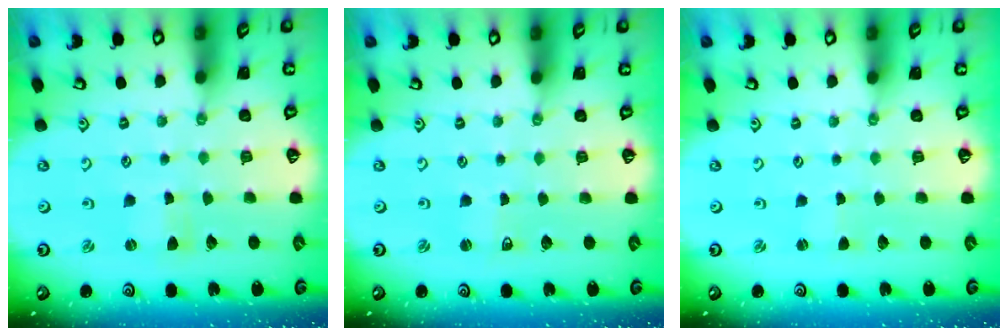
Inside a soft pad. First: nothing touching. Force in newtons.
{"total": 1.2, "press": 1.2, "slide": 0.0}
{"total": 0.0}